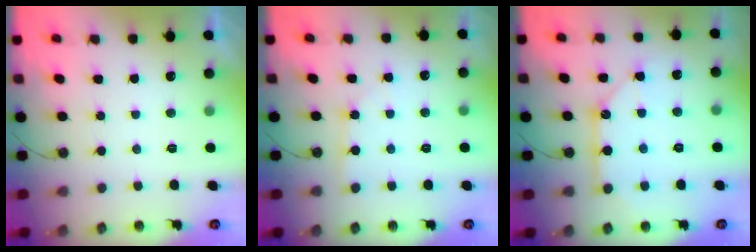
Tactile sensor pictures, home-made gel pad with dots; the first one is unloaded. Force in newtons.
{"total": 2.2, "press": 2.2, "slide": 0.2}
{"total": 9.7, "press": 9.7, "slide": 0.9}